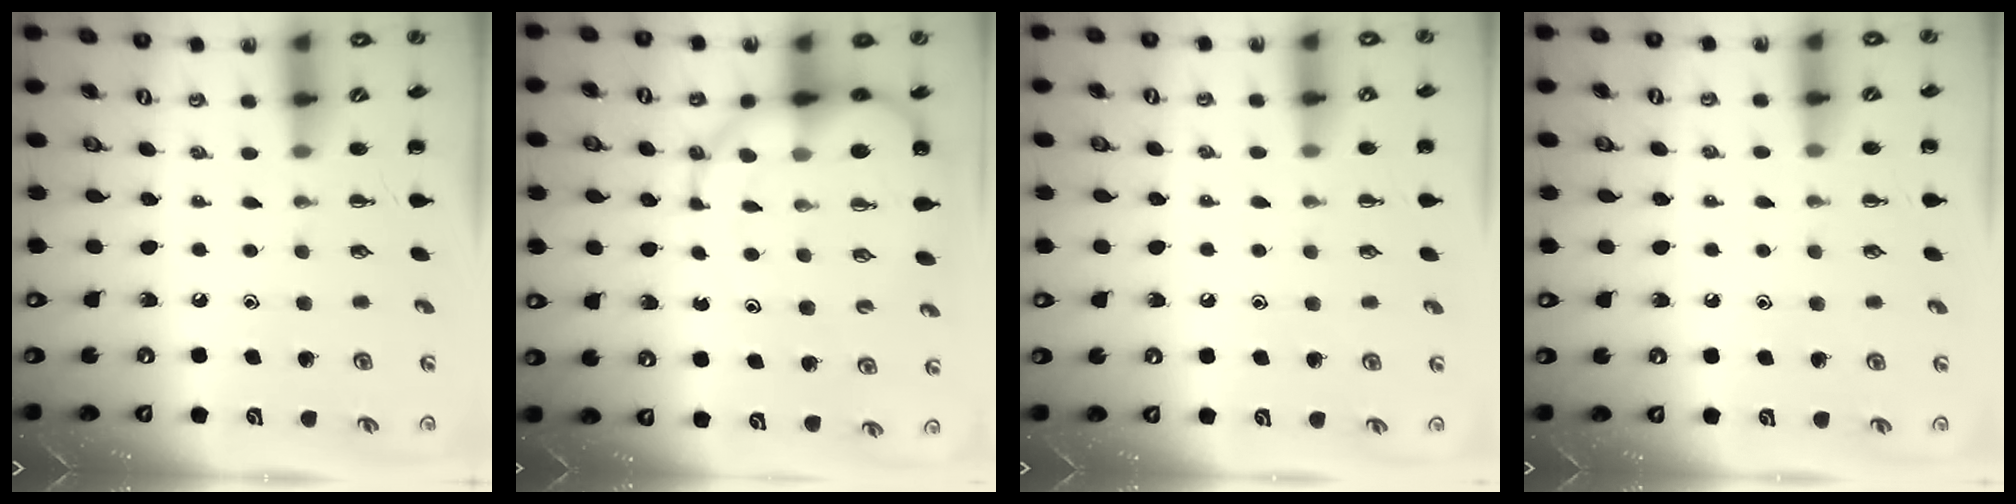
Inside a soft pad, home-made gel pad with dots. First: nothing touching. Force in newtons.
{"total": 11.3, "press": 10.9, "slide": 3.1}
{"total": 6.0, "press": 5.8, "slide": 1.6}
{"total": 6.3, "press": 6.0, "slide": 1.9}